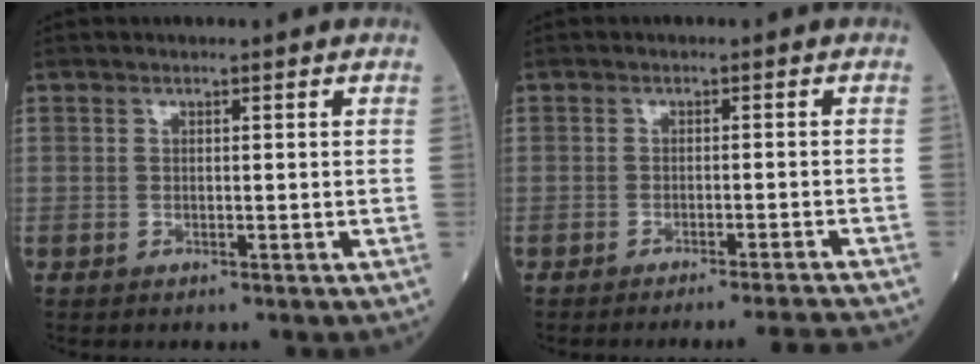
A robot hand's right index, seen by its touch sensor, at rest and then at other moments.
{"total": 6.6, "force": [-6.2, -2.0, 1.3], "torque": [-0.002, -0.011, -0.081]}